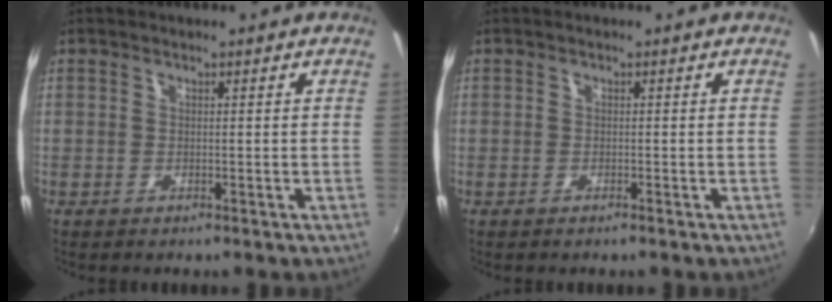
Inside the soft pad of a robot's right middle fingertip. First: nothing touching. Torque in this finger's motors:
{"motor_torque": [-0.42, 0.03, -0.01, -0.01]}